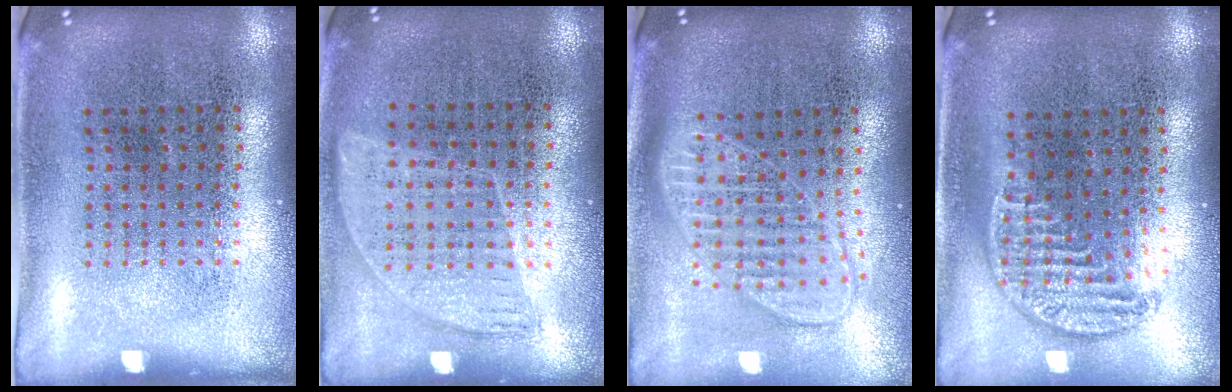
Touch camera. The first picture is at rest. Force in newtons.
{"total": 0.9, "press": 0.8, "slide": 0.5}
{"total": 1.9, "press": 1.6, "slide": 1.1}
{"total": 1.2, "press": 1.0, "slide": 0.6}